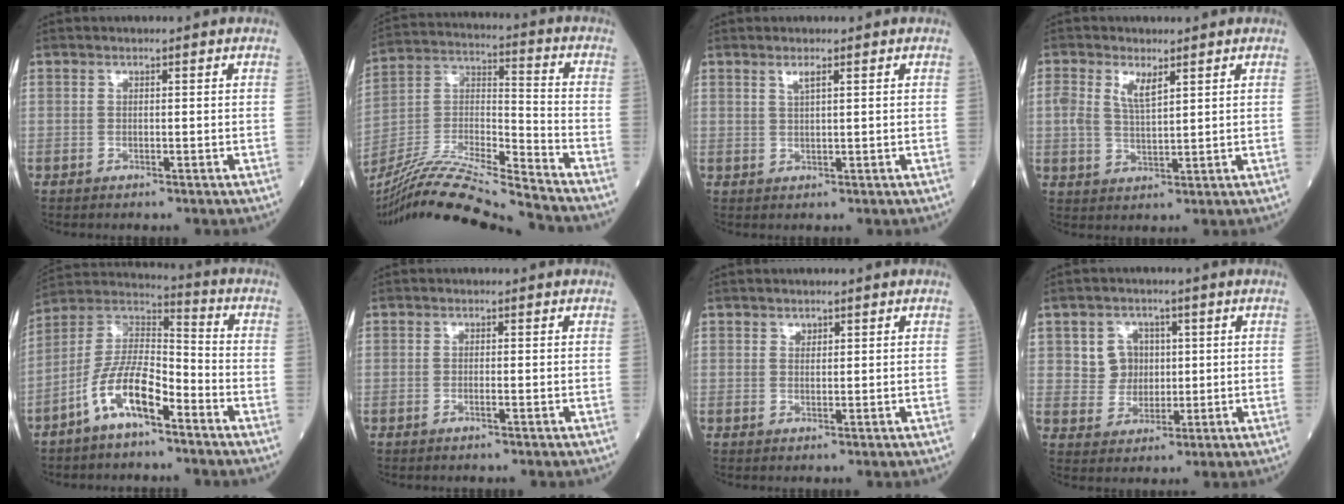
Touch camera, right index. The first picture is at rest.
{"total": 21.3, "force": [-19.5, -1.1, 8.5], "torque": [-0.182, -0.016, -0.346]}
{"total": 1.5, "force": [0.9, 0.0, 1.2], "torque": [-0.027, 0.001, 0.019]}
{"total": 4.3, "force": [2.1, 1.6, 3.3], "torque": [-0.076, 0.011, 0.047]}
{"total": 10.9, "force": [-6.0, 3.4, 8.5], "torque": [-0.180, 0.013, -0.116]}
{"total": 0.6, "force": [-0.2, -0.1, 0.5], "torque": [-0.012, 0.002, -0.004]}
{"total": 0.9, "force": [0.6, 0.6, 0.3], "torque": [-0.002, -0.003, 0.009]}
{"total": 5.1, "force": [1.3, 4.8, 1.3], "torque": [-0.020, 0.014, 0.025]}